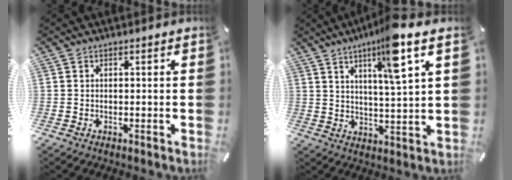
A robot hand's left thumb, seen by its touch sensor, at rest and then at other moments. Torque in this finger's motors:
{"motor_torque": [2.00, 1.20, 0.65, 0.03, 0.14]}